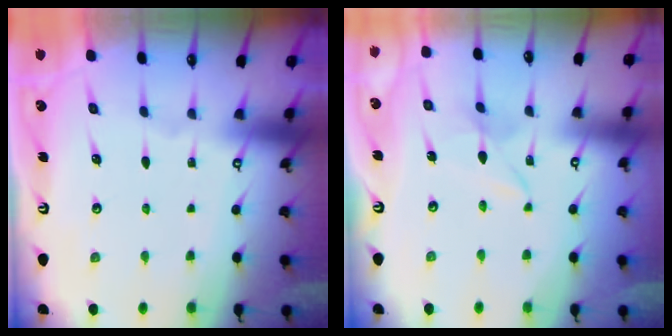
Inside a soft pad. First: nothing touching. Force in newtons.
{"total": 2.9, "press": 2.9, "slide": 0.3}